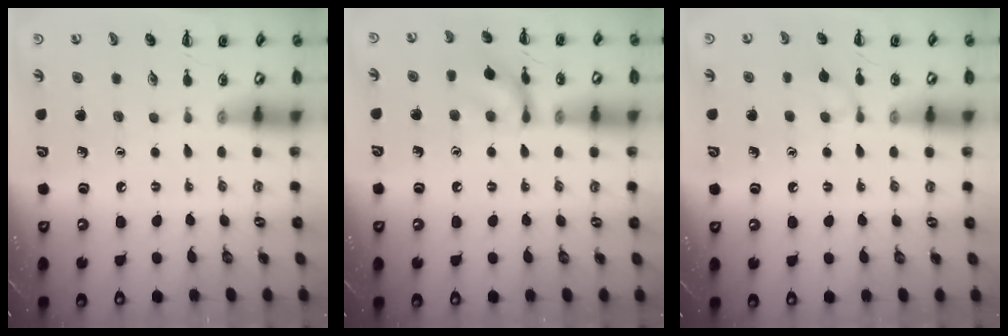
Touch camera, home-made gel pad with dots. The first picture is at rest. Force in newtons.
{"total": 11.5, "press": 11.4, "slide": 0.9}
{"total": 5.9, "press": 5.6, "slide": 1.9}